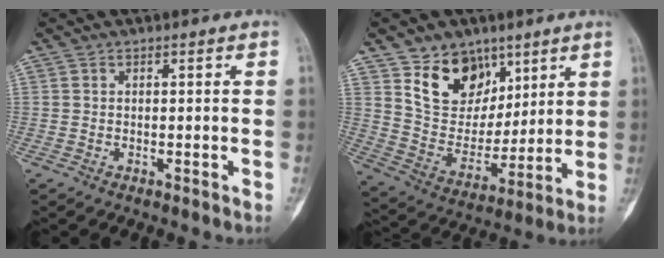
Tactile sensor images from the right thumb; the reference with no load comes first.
{"total": 14.7, "force": [8.6, 10.4, 5.9], "torque": [-0.057, -0.051, 0.162]}